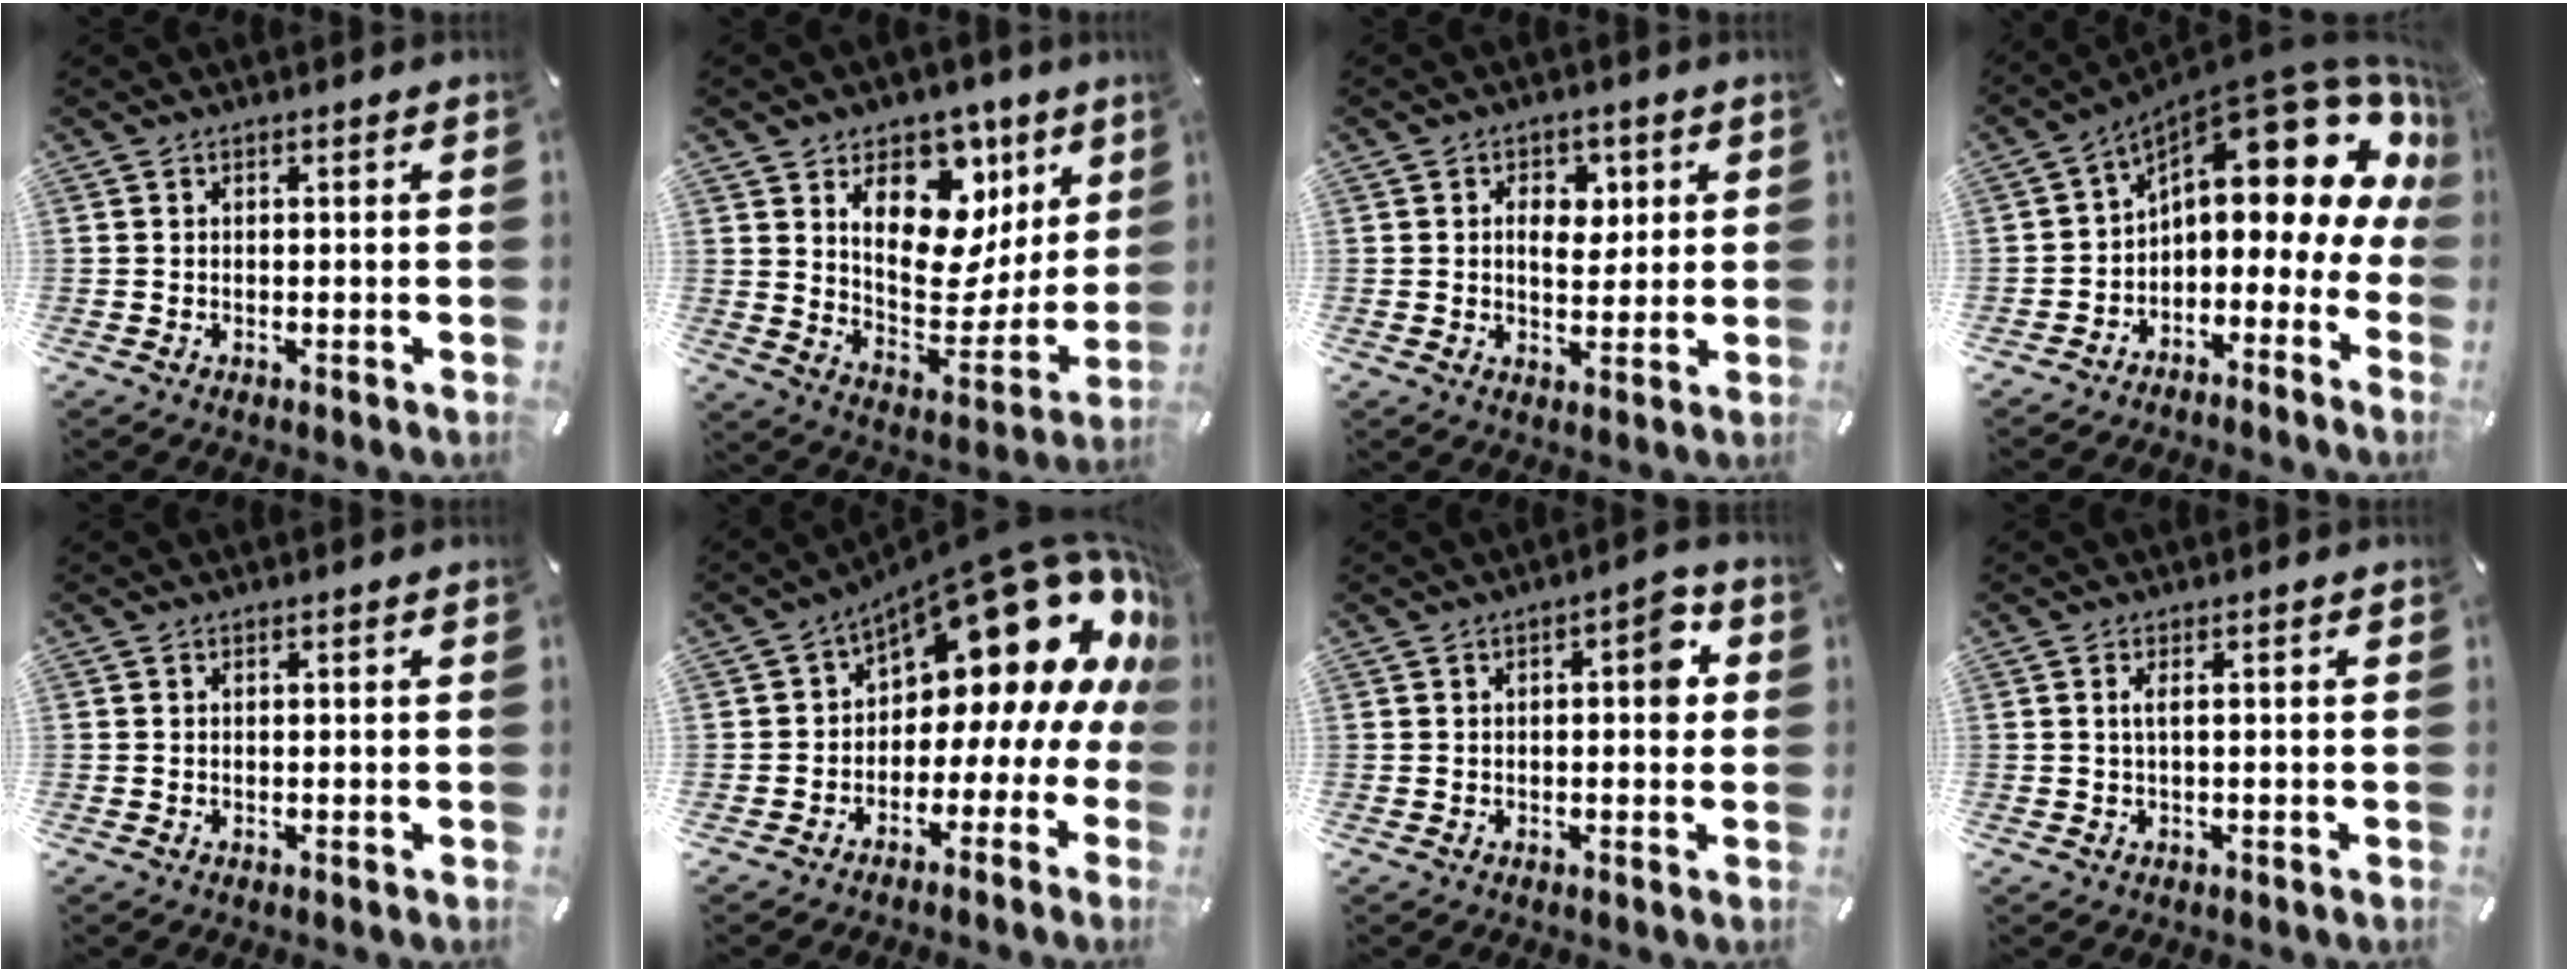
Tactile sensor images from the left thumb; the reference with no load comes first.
{"total": 17.2, "force": [8.4, 11.0, 10.1], "torque": [-0.130, -0.071, 0.144]}
{"total": 6.6, "force": [1.5, 4.8, 4.3], "torque": [-0.048, -0.007, 0.016]}
{"total": 17.2, "force": [9.0, 7.0, 12.8], "torque": [-0.169, -0.079, 0.141]}
{"total": 0.0}
{"total": 19.2, "force": [11.1, 9.9, 12.1], "torque": [-0.152, -0.092, 0.185]}
{"total": 6.0, "force": [0.7, 2.7, 5.4], "torque": [-0.055, 0.000, 0.001]}
{"total": 1.4, "force": [0.0, 0.3, 1.3], "torque": [-0.026, -0.002, -0.001]}